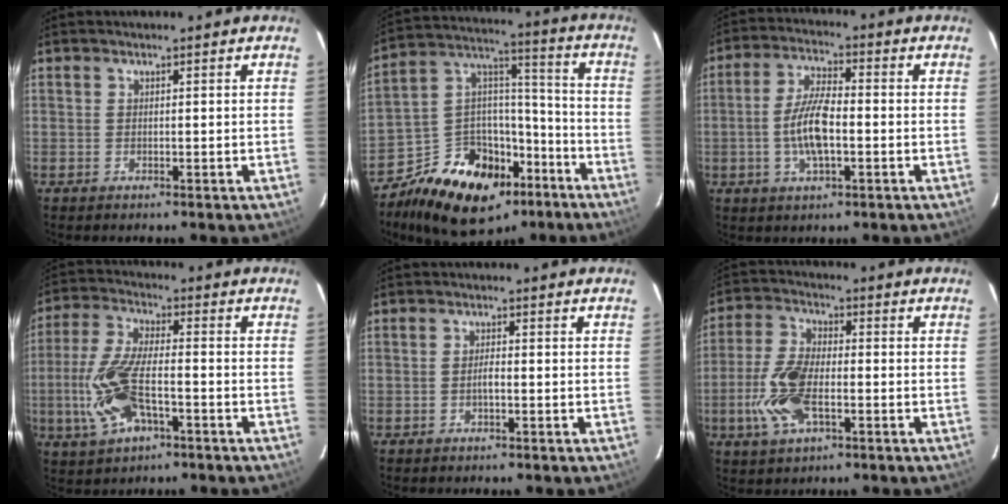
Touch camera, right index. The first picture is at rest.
{"total": 19.8, "force": [-11.8, 12.6, 9.8], "torque": [-0.191, 0.061, -0.170]}
{"total": 8.9, "force": [-1.9, 3.1, 8.1], "torque": [-0.164, 0.005, -0.035]}
{"total": 13.3, "force": [-4.2, 5.4, 11.4], "torque": [-0.250, -0.005, -0.078]}
{"total": 1.6, "force": [-0.6, 0.4, 1.5], "torque": [-0.029, 0.003, -0.012]}
{"total": 10.9, "force": [-3.2, 5.1, 9.1], "torque": [-0.203, 0.001, -0.062]}